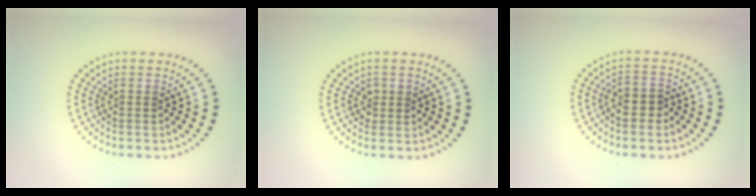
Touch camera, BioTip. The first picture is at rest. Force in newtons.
{"total": 1.2, "press": 1.2, "slide": 0.3}
{"total": 1.6, "press": 1.4, "slide": 0.9}